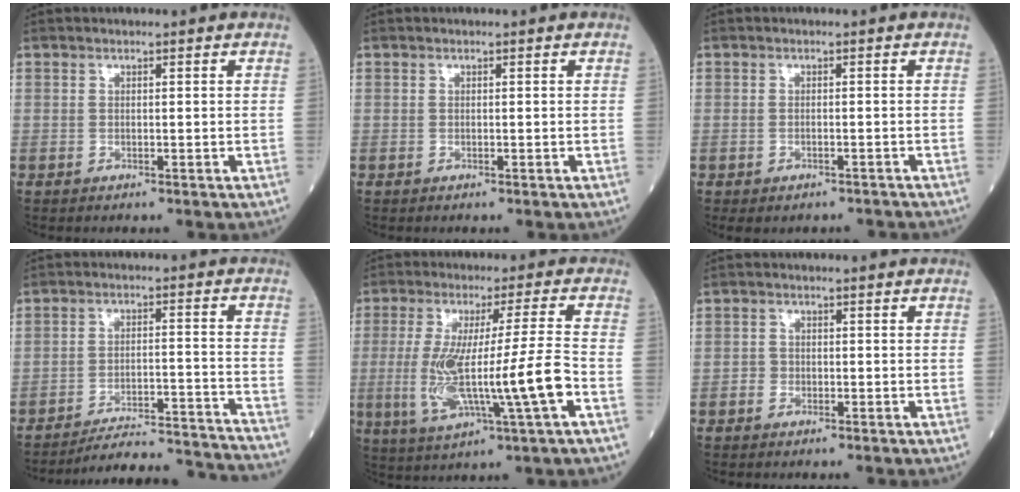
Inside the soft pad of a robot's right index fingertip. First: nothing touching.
{"total": 0.0}
{"total": 3.3, "force": [-2.7, 1.8, 0.4], "torque": [0.001, 0.011, -0.035]}
{"total": 18.4, "force": [-18.0, -0.5, 3.5], "torque": [-0.037, -0.001, -0.245]}
{"total": 13.8, "force": [-2.6, -0.3, 13.5], "torque": [-0.265, -0.003, -0.042]}
{"total": 1.2, "force": [-0.6, 1.0, 0.2], "torque": [0.005, 0.006, -0.013]}